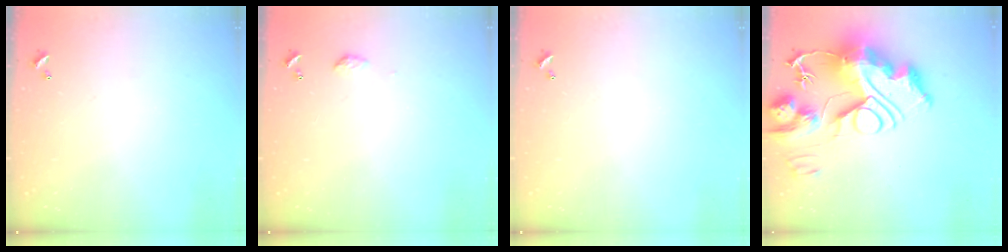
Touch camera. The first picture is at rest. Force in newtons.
{"total": 3.4, "press": 3.4, "slide": 0.5}
{"total": 0.0}
{"total": 0.5, "press": 0.5, "slide": 0.0}